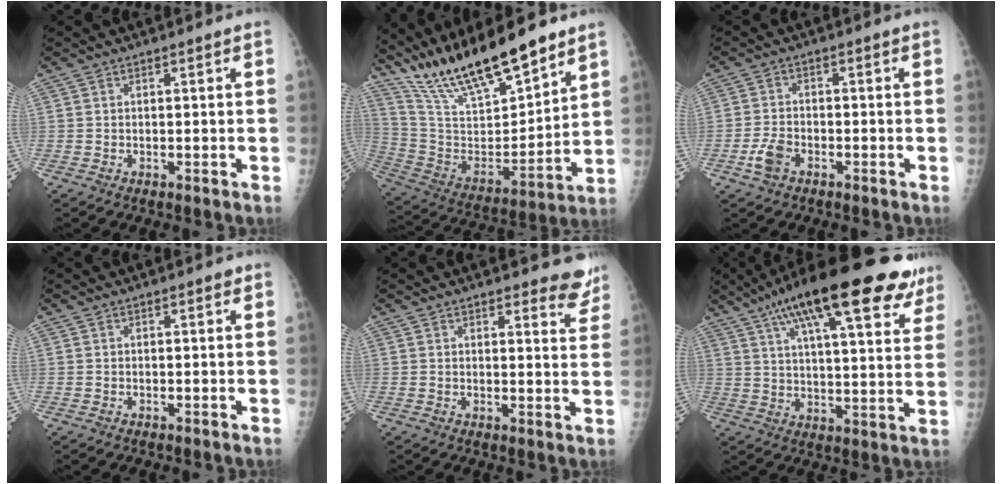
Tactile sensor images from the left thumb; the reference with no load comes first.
{"total": 22.1, "force": [17.5, 5.4, 12.3], "torque": [-0.190, -0.082, 0.324]}
{"total": 4.1, "force": [-2.1, 2.6, 2.5], "torque": [-0.052, 0.010, -0.040]}
{"total": 0.0}
{"total": 5.9, "force": [5.3, 2.0, 1.5], "torque": [0.015, -0.035, 0.047]}
{"total": 26.0, "force": [15.5, 7.7, 19.3], "torque": [-0.278, -0.009, 0.226]}